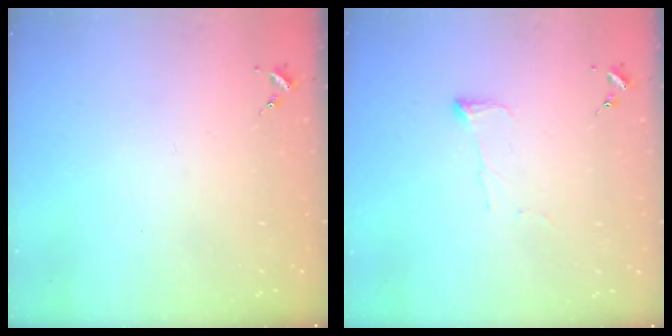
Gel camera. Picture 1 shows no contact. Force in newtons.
{"total": 5.0, "press": 5.0, "slide": 0.7}